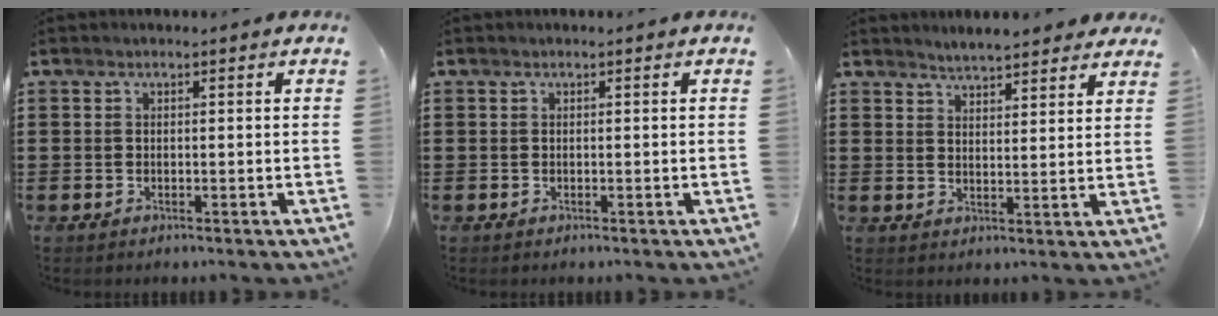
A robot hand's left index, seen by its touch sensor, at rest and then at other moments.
{"total": 0.0}
{"total": 3.7, "force": [3.7, 0.3, 0.3], "torque": [-0.019, -0.011, 0.069]}